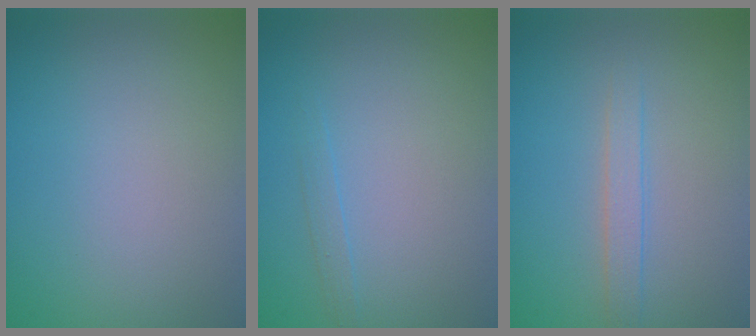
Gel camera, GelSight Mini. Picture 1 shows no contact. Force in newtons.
{"total": 0.7, "press": 0.7, "slide": 0.1}
{"total": 1.7, "press": 1.7, "slide": 0.0}